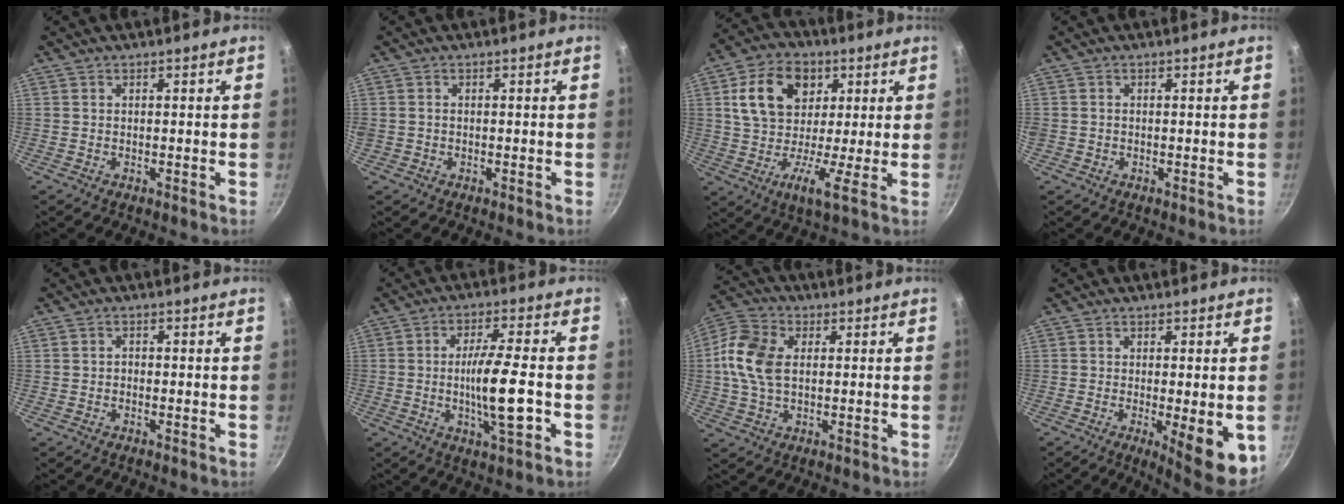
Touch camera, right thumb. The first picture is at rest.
{"total": 0.9, "force": [-0.3, 0.8, 0.4], "torque": [-0.007, 0.001, -0.004]}
{"total": 14.2, "force": [4.0, 9.2, 10.0], "torque": [-0.159, 0.010, 0.047]}
{"total": 0.8, "force": [-0.3, 0.7, 0.3], "torque": [-0.005, 0.000, -0.005]}
{"total": 1.0, "force": [-0.4, 0.7, 0.5], "torque": [-0.007, 0.004, -0.007]}
{"total": 10.7, "force": [-2.2, 2.0, 10.3], "torque": [-0.179, 0.008, -0.042]}
{"total": 11.1, "force": [1.0, 7.2, 8.4], "torque": [-0.158, 0.015, 0.006]}
{"total": 9.9, "force": [-2.3, 2.4, 9.3], "torque": [-0.111, -0.009, -0.021]}